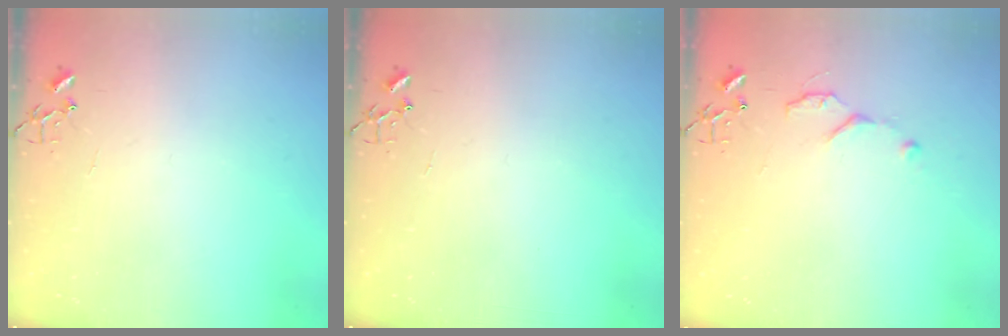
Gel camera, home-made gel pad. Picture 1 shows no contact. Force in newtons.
{"total": 0.0}
{"total": 5.5, "press": 5.5, "slide": 0.7}